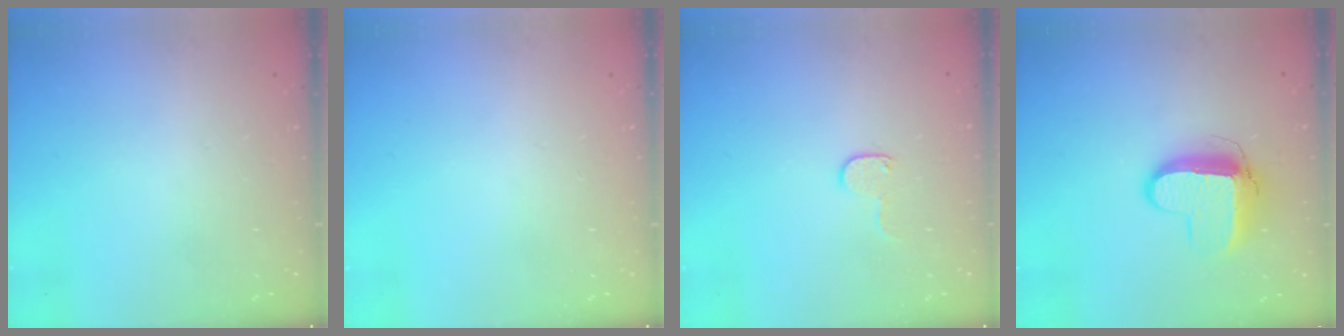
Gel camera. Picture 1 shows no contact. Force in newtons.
{"total": 0.0}
{"total": 5.6, "press": 5.5, "slide": 0.5}
{"total": 11.1, "press": 11.0, "slide": 0.9}